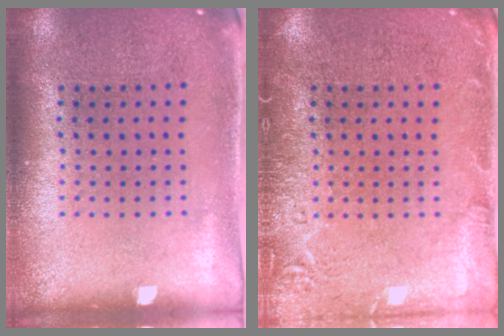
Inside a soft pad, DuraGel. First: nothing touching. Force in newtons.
{"total": 2.4, "press": 2.4, "slide": 0.4}